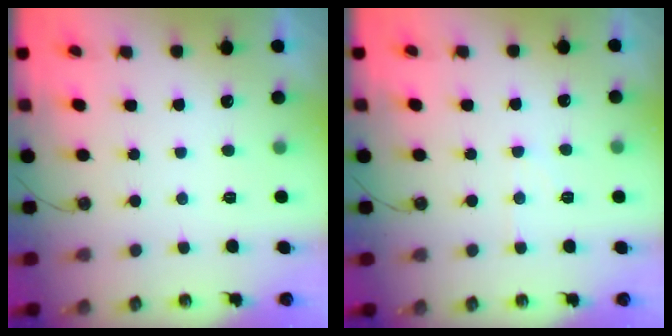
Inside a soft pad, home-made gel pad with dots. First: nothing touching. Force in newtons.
{"total": 4.9, "press": 4.8, "slide": 0.9}